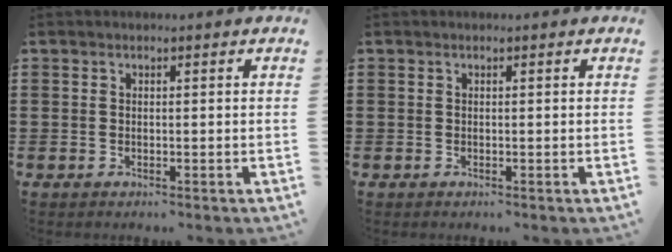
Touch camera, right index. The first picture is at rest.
{"total": 0.0}